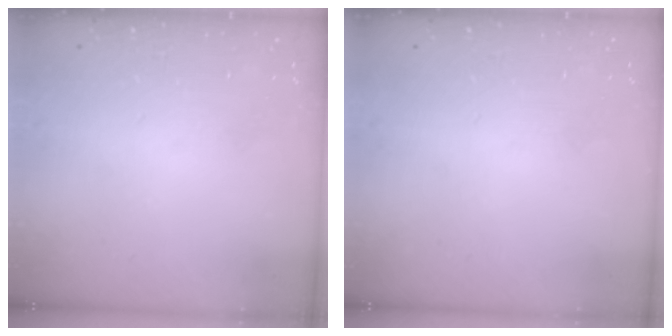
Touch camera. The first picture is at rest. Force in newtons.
{"total": 0.0}